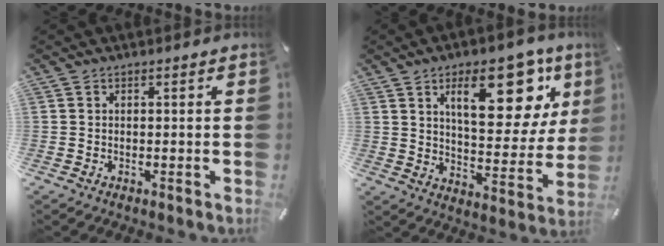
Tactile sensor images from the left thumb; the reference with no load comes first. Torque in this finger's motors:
{"motor_torque": [1.00, 1.63, 1.42, -1.35, 0.49]}